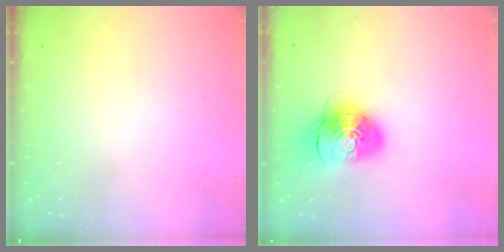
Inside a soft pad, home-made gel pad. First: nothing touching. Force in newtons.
{"total": 10.5, "press": 10.4, "slide": 1.6}